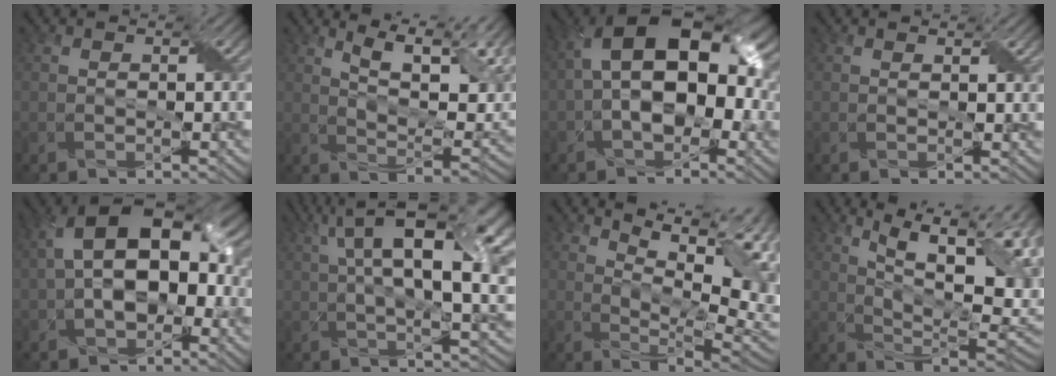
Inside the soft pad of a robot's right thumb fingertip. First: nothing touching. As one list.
[{"total": 15.1, "force": [8.2, 5.1, 11.5], "torque": [-0.194, 0.020, 0.123]}, {"total": 16.3, "force": [1.5, 10.1, 12.7], "torque": [-0.196, 0.018, 0.014]}, {"total": 0.9, "force": [0.8, 0.2, 0.5], "torque": [-0.010, -0.001, 0.015]}, {"total": 14.8, "force": [0.9, 9.2, 11.6], "torque": [-0.196, 0.013, 0.013]}, {"total": 18.0, "force": [6.0, 6.4, 15.8], "torque": [-0.246, 0.035, 0.086]}, {"total": 12.5, "force": [6.0, 3.9, 10.3], "torque": [-0.172, 0.006, 0.090]}, {"total": 16.8, "force": [5.7, 6.9, 14.3], "torque": [-0.218, 0.037, 0.102]}]